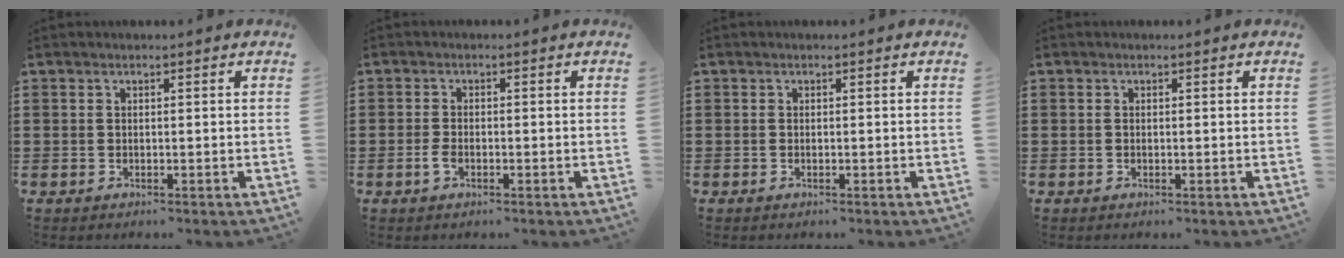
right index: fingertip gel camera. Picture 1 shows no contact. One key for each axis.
{"total": 1.7, "fx": -0.7, "fy": 0.8, "fz": 1.3, "tx": -0.034, "ty": 0.000, "tz": -0.016}
{"total": 0.0}
{"total": 0.0}